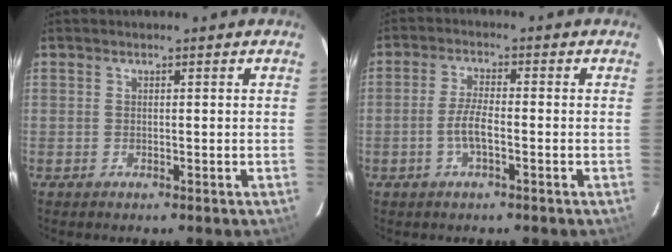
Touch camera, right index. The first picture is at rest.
{"total": 4.4, "force": [-1.5, 1.1, 4.0], "torque": [-0.086, 0.002, -0.029]}